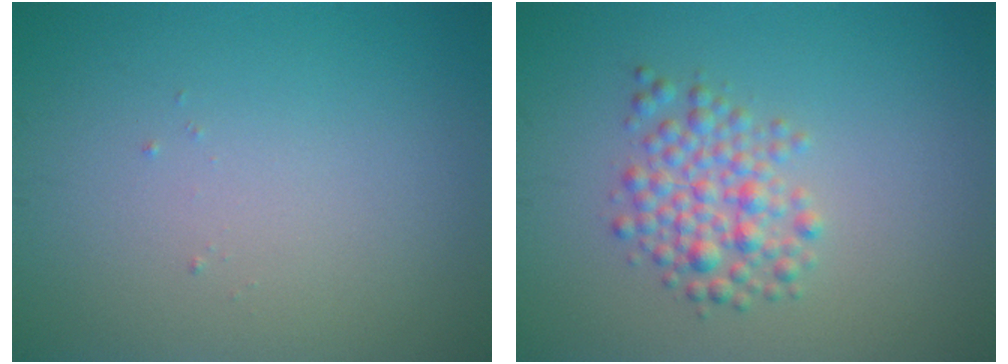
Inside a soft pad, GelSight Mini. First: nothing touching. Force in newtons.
{"total": 3.4, "press": 3.4, "slide": 0.1}